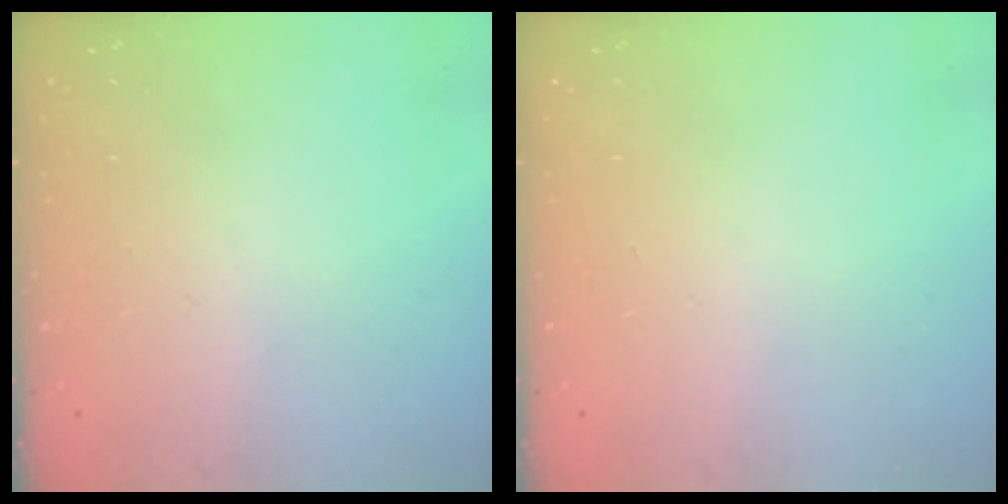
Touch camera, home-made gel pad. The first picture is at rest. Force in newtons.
{"total": 0.0}